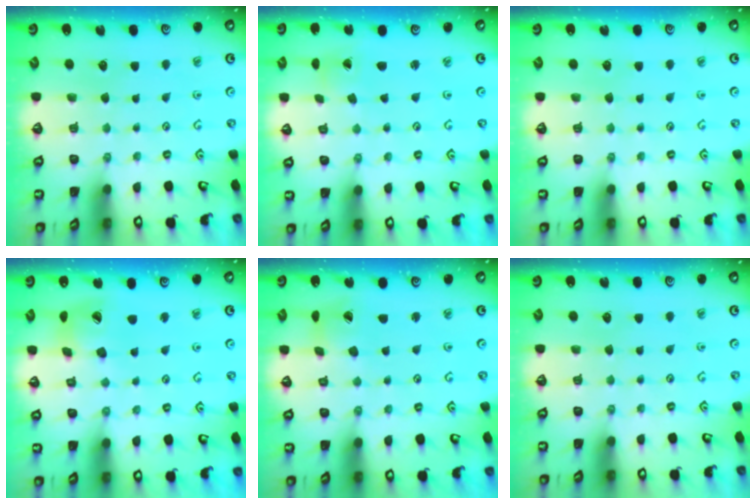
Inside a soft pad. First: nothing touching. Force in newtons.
{"total": 0.5, "press": 0.5, "slide": 0.1}
{"total": 0.0}
{"total": 15.0, "press": 14.8, "slide": 2.1}
{"total": 4.9, "press": 4.9, "slide": 0.5}
{"total": 0.0}